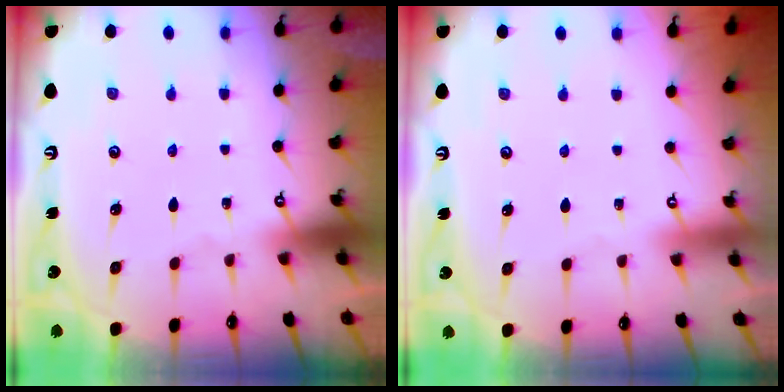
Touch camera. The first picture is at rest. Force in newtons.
{"total": 3.9, "press": 3.9, "slide": 0.0}